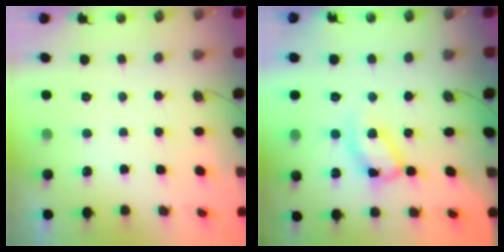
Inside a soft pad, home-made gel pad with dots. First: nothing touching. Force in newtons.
{"total": 12.7, "press": 12.6, "slide": 0.9}